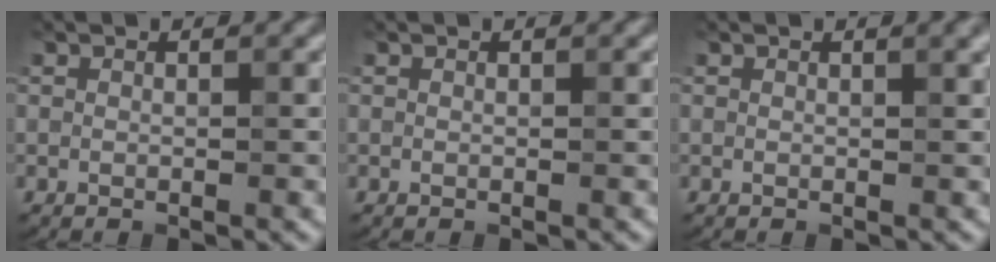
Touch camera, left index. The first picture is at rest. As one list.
[{"total": 0.0}, {"total": 1.1, "force": [0.6, 0.3, 0.8], "torque": [-0.006, 0.005, 0.008]}]